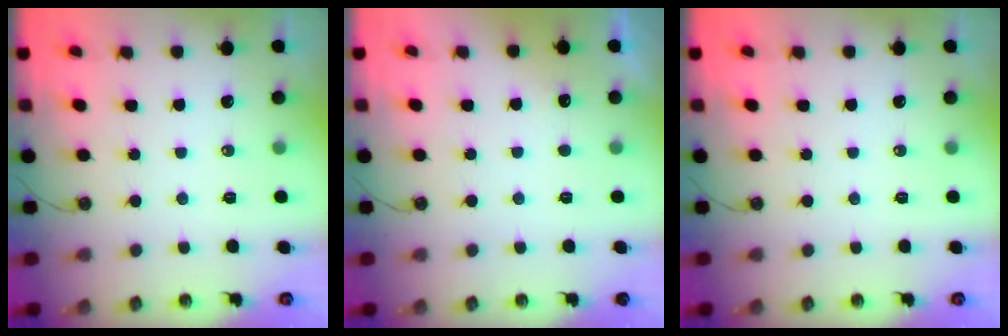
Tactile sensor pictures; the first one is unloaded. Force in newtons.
{"total": 3.7, "press": 3.6, "slide": 1.0}
{"total": 0.0}